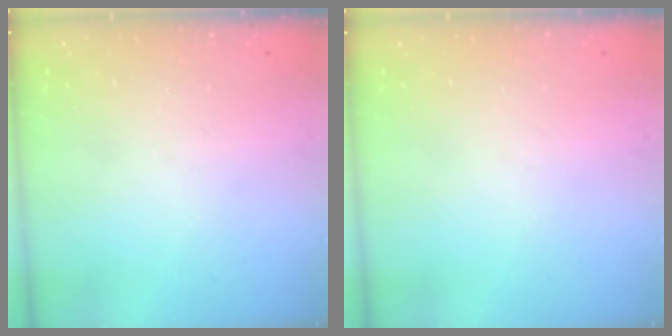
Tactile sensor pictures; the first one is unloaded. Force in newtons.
{"total": 0.0}